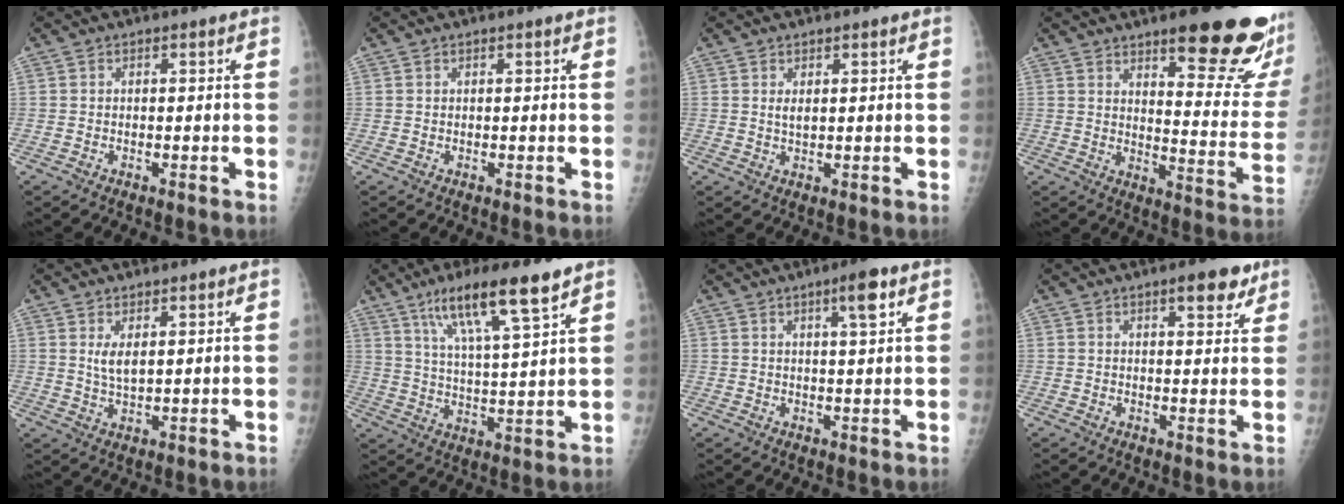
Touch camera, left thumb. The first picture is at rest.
{"total": 0.0}
{"total": 1.6, "force": [0.8, 0.6, 1.3], "torque": [-0.021, -0.007, 0.016]}
{"total": 22.0, "force": [13.7, 5.4, 16.4], "torque": [-0.178, -0.086, 0.184]}
{"total": 3.5, "force": [1.4, 1.3, 2.9], "torque": [-0.052, -0.015, 0.033]}
{"total": 13.5, "force": [8.4, 1.7, 10.4], "torque": [-0.183, -0.032, 0.153]}
{"total": 5.3, "force": [2.8, 0.4, 4.4], "torque": [-0.069, -0.011, 0.045]}
{"total": 5.4, "force": [3.4, 1.9, 3.8], "torque": [-0.034, -0.015, 0.042]}